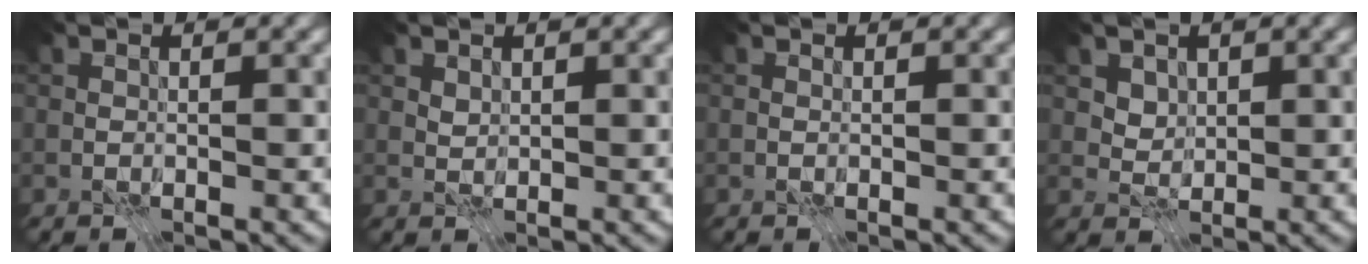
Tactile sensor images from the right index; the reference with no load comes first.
{"total": 0.8, "force": [0.6, 0.5, 0.4], "torque": [-0.013, -0.002, 0.014]}
{"total": 0.0}
{"total": 2.5, "force": [1.5, 1.8, 1.0], "torque": [-0.029, -0.010, 0.049]}